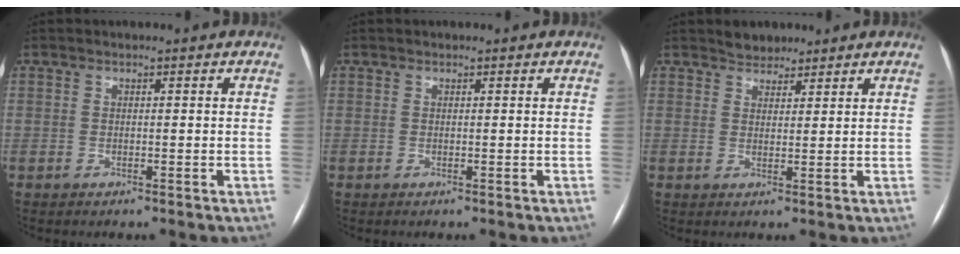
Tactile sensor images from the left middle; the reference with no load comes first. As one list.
[{"total": 0.0}, {"total": 2.9, "force": [2.5, 1.5, 0.3], "torque": [-0.004, 0.006, 0.039]}]